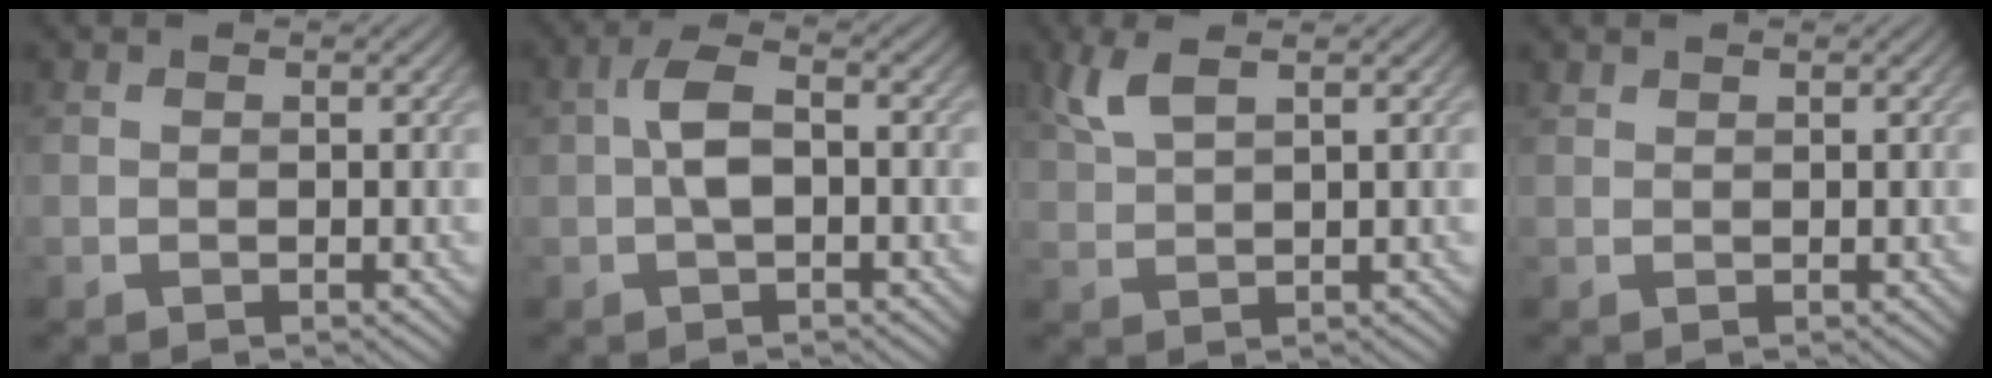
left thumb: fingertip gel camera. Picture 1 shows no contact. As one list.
[{"total": 4.0, "force": [-0.3, 1.9, 3.6], "torque": [-0.075, 0.009, -0.010]}, {"total": 3.5, "force": [2.1, 0.9, 2.6], "torque": [-0.064, 0.010, 0.048]}, {"total": 0.5, "force": [0.5, 0.0, 0.1], "torque": [-0.001, 0.003, 0.012]}]